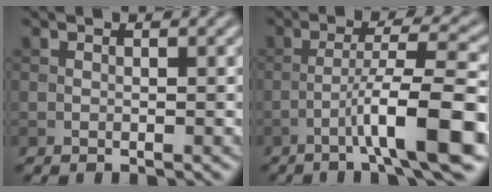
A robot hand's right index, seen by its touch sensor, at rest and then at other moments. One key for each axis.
{"total": 8.9, "fx": -4.0, "fy": 1.0, "fz": 7.9, "tx": -0.119, "ty": 0.022, "tz": -0.064}